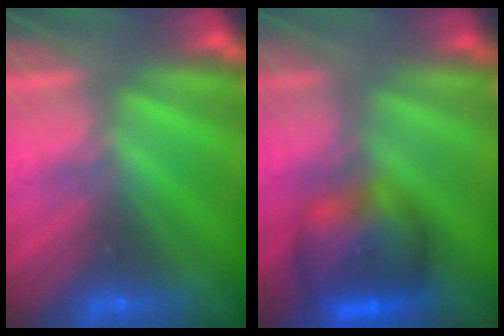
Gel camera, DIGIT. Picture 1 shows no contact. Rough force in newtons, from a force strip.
{"total": 6.4}